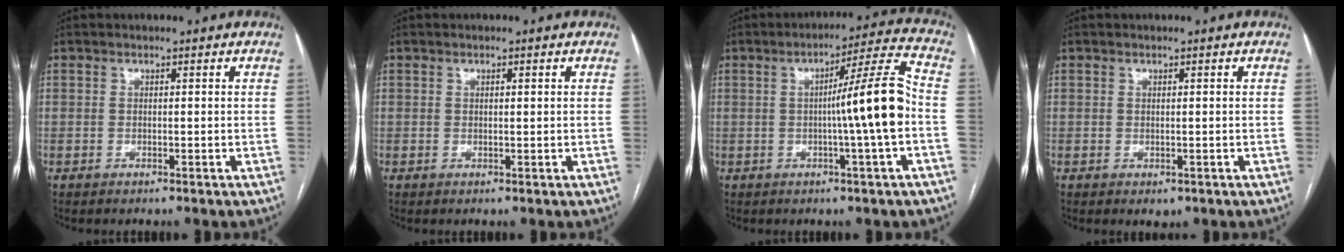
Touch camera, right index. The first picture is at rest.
{"total": 0.7, "force": [0.2, 0.2, 0.6], "torque": [-0.011, 0.001, 0.003]}
{"total": 11.1, "force": [-1.4, -1.3, 10.9], "torque": [-0.164, 0.013, -0.024]}
{"total": 1.3, "force": [-0.4, 0.9, 0.8], "torque": [-0.006, 0.000, 0.002]}